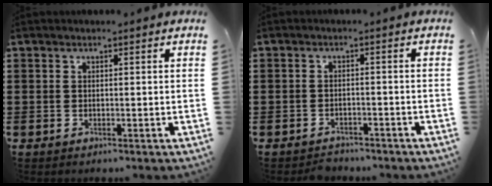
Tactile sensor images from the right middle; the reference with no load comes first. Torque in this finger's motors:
{"motor_torque": [-1.17, 0.60, -0.25, -0.06]}